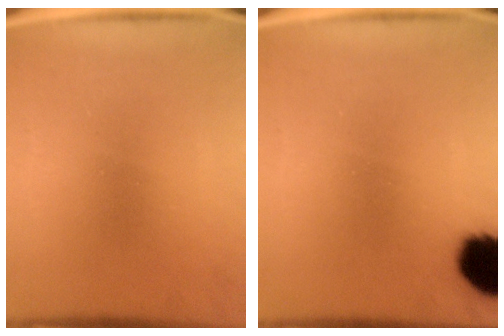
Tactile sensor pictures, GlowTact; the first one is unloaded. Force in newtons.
{"total": 12.3}